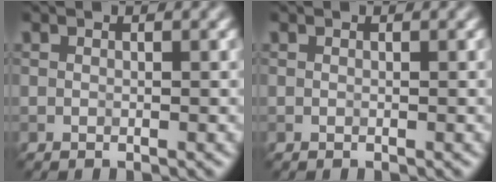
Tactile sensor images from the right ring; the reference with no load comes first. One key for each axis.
{"total": 0.0}